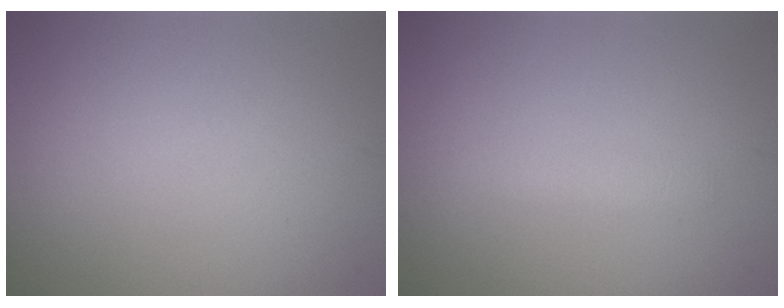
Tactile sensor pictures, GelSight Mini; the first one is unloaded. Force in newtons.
{"total": 1.1, "press": 1.1, "slide": 0.1}